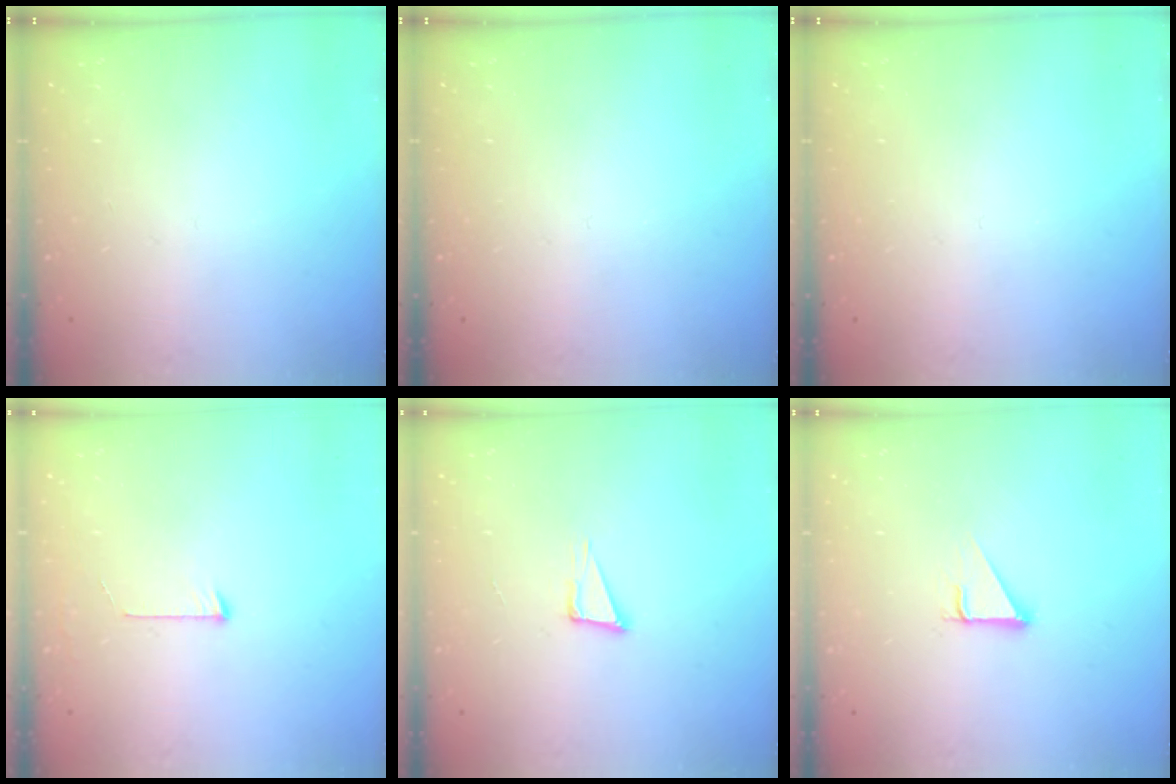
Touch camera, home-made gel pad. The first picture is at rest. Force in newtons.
{"total": 0.0}
{"total": 0.0}
{"total": 5.5, "press": 5.5, "slide": 0.5}
{"total": 5.1, "press": 3.9, "slide": 3.2}
{"total": 2.7, "press": 2.7, "slide": 0.3}